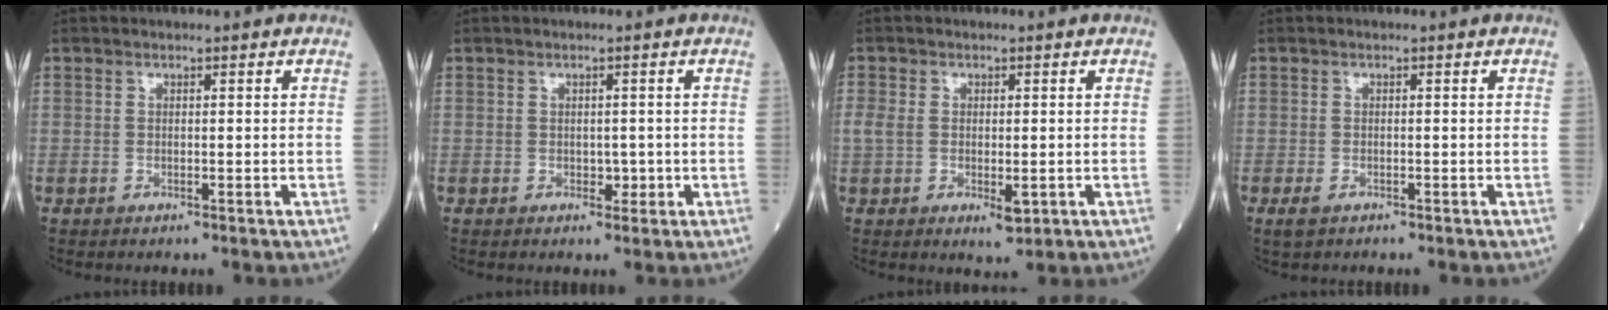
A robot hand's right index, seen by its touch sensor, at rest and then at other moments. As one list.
[{"total": 1.6, "force": [-0.2, 1.1, 1.1], "torque": [-0.009, 0.002, 0.000]}, {"total": 4.8, "force": [-0.8, 2.4, 4.1], "torque": [-0.083, -0.004, -0.005]}, {"total": 1.5, "force": [-0.9, 0.7, 0.9], "torque": [-0.026, -0.002, -0.014]}]